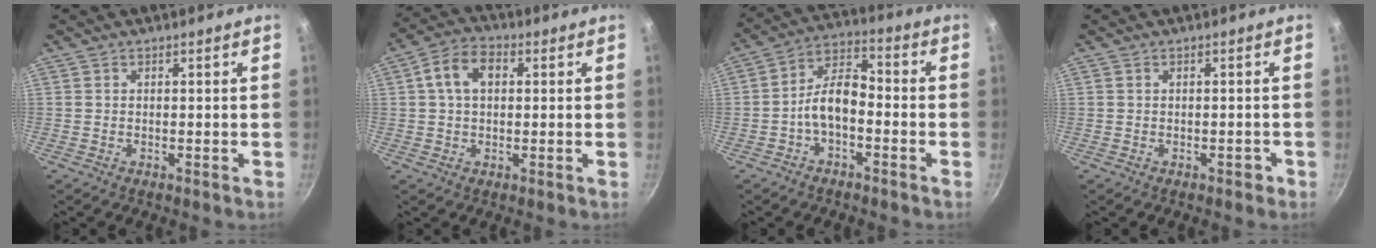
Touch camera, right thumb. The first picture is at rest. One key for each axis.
{"total": 7.9, "fx": 1.6, "fy": 5.2, "fz": 5.7, "tx": -0.089, "ty": 0.019, "tz": 0.018}
{"total": 8.2, "fx": -2.8, "fy": 4.4, "fz": 6.3, "tx": -0.103, "ty": 0.049, "tz": -0.060}
{"total": 1.1, "fx": -0.7, "fy": 0.6, "fz": 0.5, "tx": 0.005, "ty": 0.016, "tz": -0.001}